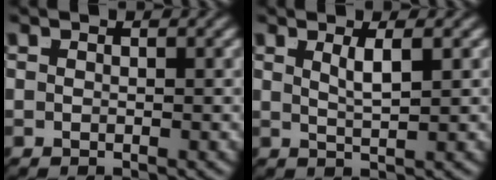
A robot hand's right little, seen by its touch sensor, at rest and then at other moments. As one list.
[{"total": 2.0, "force": [0.8, -0.7, 1.7], "torque": [-0.019, -0.005, 0.022]}]